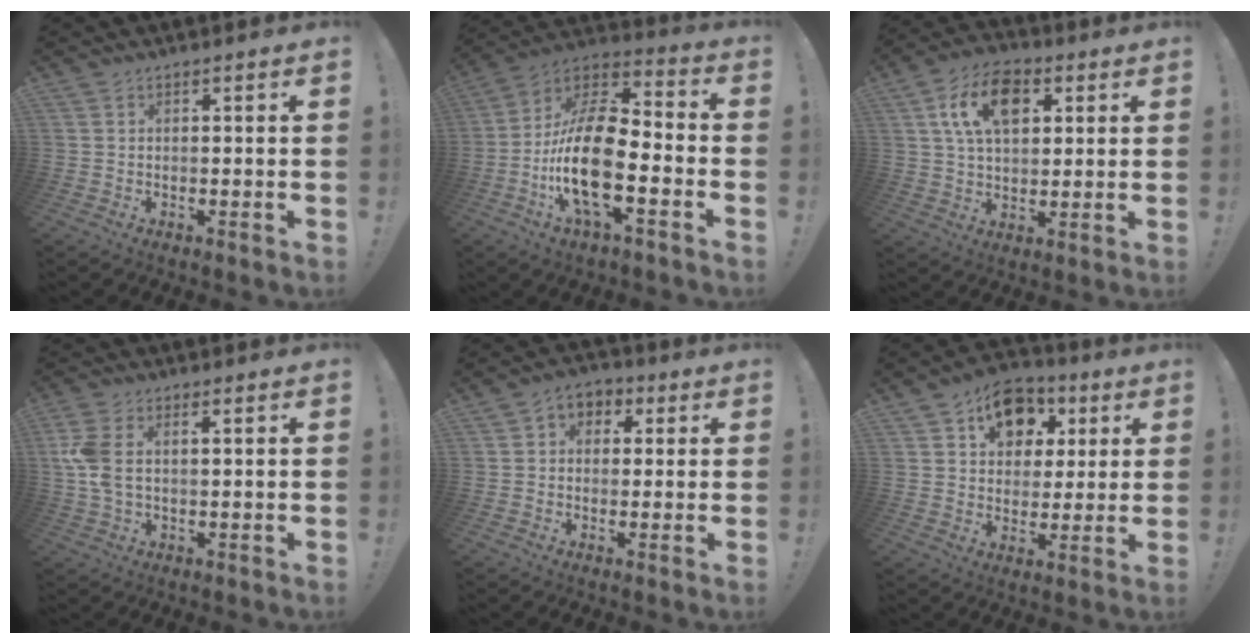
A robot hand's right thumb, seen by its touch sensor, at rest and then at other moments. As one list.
[{"total": 21.4, "force": [-5.9, 8.9, 18.5], "torque": [-0.368, 0.025, -0.097]}, {"total": 14.5, "force": [5.2, 9.4, 9.7], "torque": [-0.147, 0.001, 0.098]}, {"total": 7.2, "force": [1.1, 4.1, 5.8], "torque": [-0.131, -0.001, 0.019]}, {"total": 5.0, "force": [0.4, 4.5, 2.1], "torque": [-0.025, 0.010, 0.010]}, {"total": 13.0, "force": [5.5, 10.4, 5.4], "torque": [-0.063, -0.023, 0.106]}]